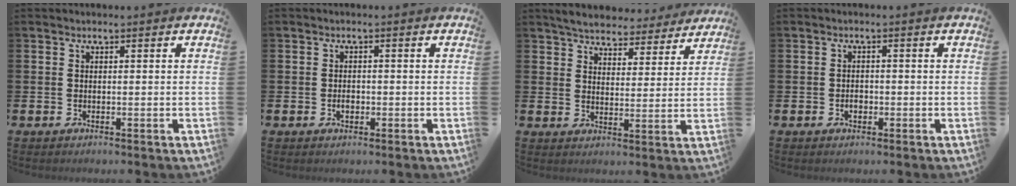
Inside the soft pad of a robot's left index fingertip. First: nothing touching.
{"total": 1.5, "force": [-0.4, 1.0, 1.1], "torque": [-0.019, 0.005, -0.010]}
{"total": 5.4, "force": [5.2, 1.2, 0.5], "torque": [-0.029, -0.032, 0.090]}
{"total": 1.5, "force": [-0.5, 1.1, 0.9], "torque": [-0.010, 0.000, -0.013]}